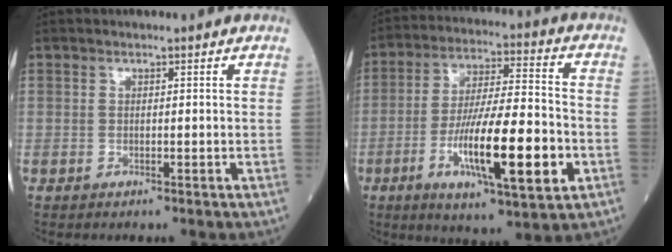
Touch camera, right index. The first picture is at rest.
{"total": 17.7, "force": [-5.3, 3.2, 16.6], "torque": [-0.301, -0.010, -0.083]}